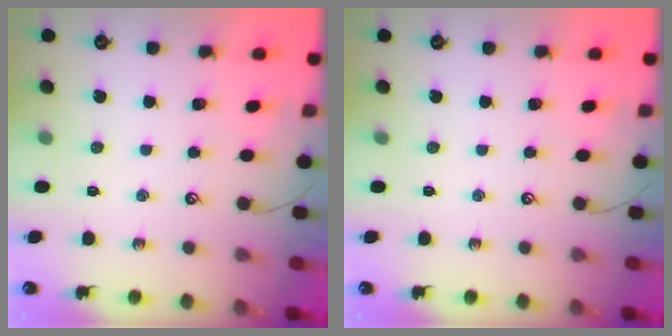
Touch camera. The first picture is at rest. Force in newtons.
{"total": 0.0}